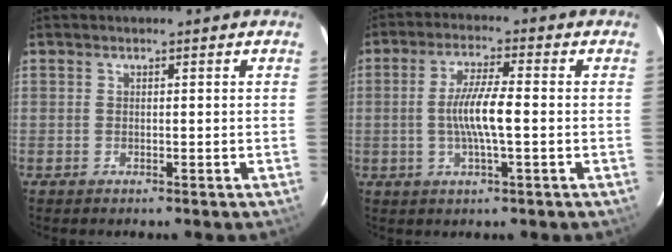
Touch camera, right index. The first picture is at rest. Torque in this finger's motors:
{"motor_torque": [1.44, -0.18, 0.76, 0.18]}